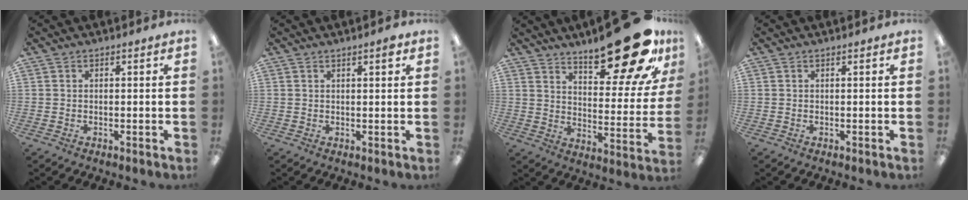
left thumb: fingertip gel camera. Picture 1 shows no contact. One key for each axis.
{"total": 1.9, "fx": 1.4, "fy": 0.3, "fz": 1.3, "tx": -0.020, "ty": -0.001, "tz": 0.021}
{"total": 23.0, "fx": 16.2, "fy": 7.7, "fz": 14.4, "tx": -0.182, "ty": -0.109, "tz": 0.260}
{"total": 0.0}